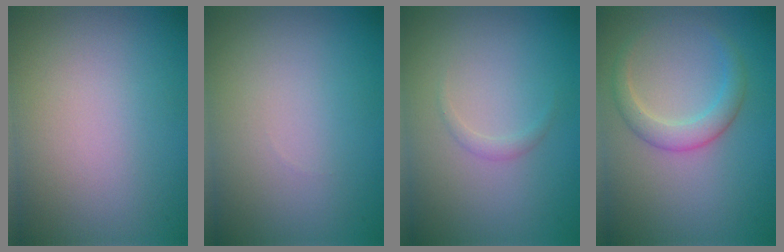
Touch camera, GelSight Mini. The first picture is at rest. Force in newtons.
{"total": 0.0}
{"total": 0.8, "press": 0.8, "slide": 0.0}
{"total": 2.6, "press": 2.6, "slide": 0.1}